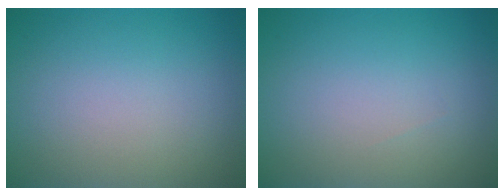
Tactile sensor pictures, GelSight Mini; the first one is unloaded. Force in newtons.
{"total": 0.0}